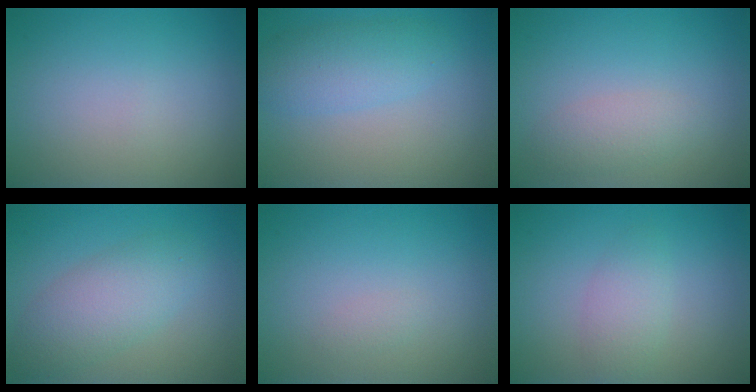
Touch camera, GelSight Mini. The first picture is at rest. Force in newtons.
{"total": 2.2, "press": 2.2, "slide": 0.1}
{"total": 2.0, "press": 2.0, "slide": 0.1}
{"total": 4.2, "press": 4.2, "slide": 0.0}
{"total": 0.6, "press": 0.6, "slide": 0.0}
{"total": 2.2, "press": 2.2, "slide": 0.1}